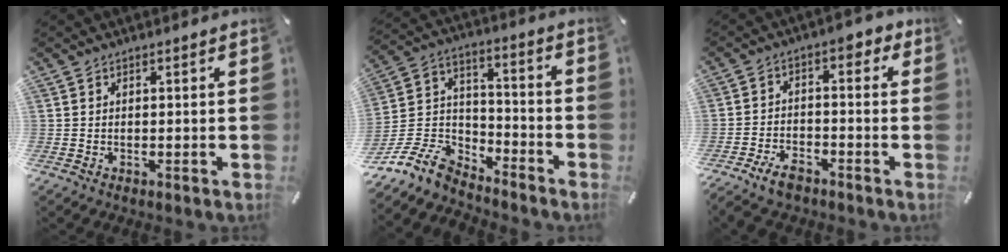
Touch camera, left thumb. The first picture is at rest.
{"total": 11.6, "force": [-9.4, 5.6, 3.8], "torque": [-0.082, 0.038, -0.181]}
{"total": 7.6, "force": [-4.2, 4.8, 4.2], "torque": [-0.066, 0.026, -0.078]}